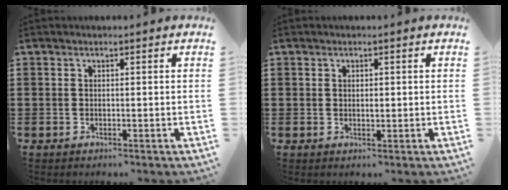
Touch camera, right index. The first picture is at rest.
{"total": 0.9, "force": [0.3, 0.5, 0.7], "torque": [-0.014, 0.003, 0.004]}